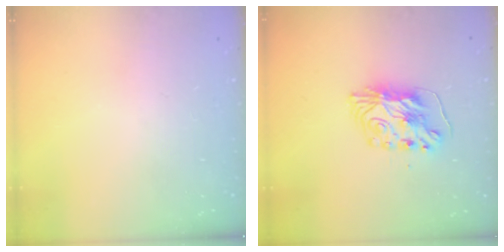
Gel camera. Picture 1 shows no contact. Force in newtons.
{"total": 7.7, "press": 7.7, "slide": 0.8}